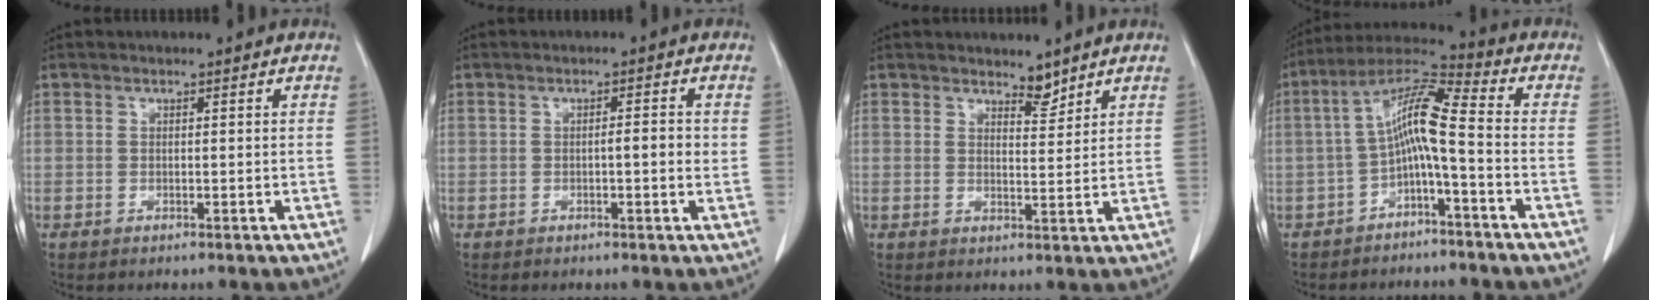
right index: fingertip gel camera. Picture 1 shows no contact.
{"total": 2.3, "force": [-0.1, 0.4, 2.3], "torque": [-0.035, 0.002, -0.003]}
{"total": 2.7, "force": [2.5, 0.7, 0.8], "torque": [-0.011, -0.006, 0.041]}
{"total": 8.9, "force": [-1.9, 0.8, 8.7], "torque": [-0.160, 0.037, -0.037]}